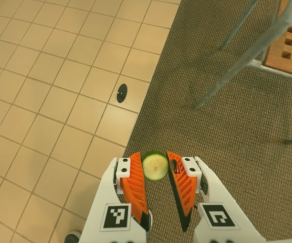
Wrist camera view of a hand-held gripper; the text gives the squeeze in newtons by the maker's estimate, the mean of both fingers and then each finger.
{"total": 8.2, "left": 7.8, "right": 8.6}